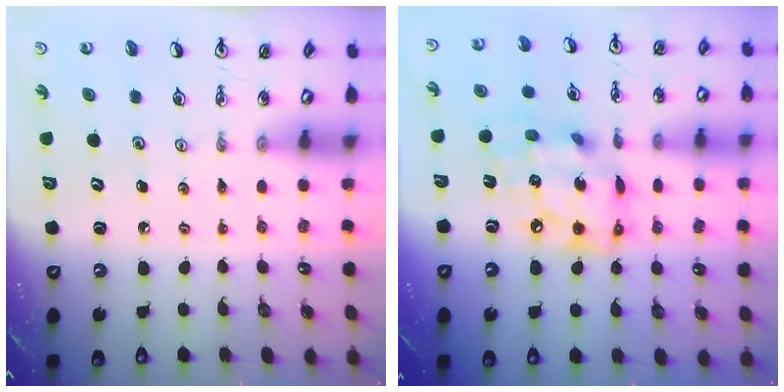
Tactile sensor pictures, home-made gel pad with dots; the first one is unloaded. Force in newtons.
{"total": 16.0, "press": 15.9, "slide": 1.5}